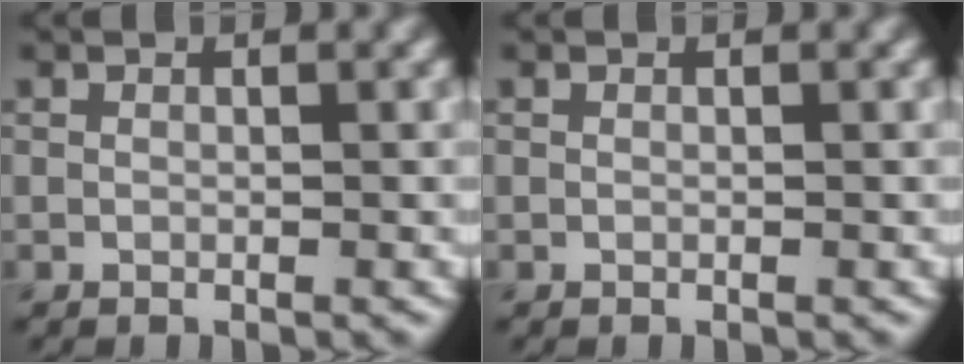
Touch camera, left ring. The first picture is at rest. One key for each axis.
{"total": 0.0}